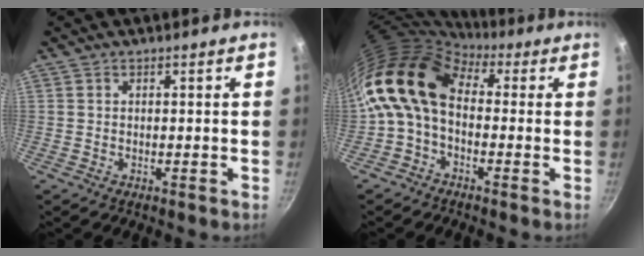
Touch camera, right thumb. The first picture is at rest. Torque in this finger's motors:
{"motor_torque": [1.71, 3.30, 1.90, -0.87, 0.31]}